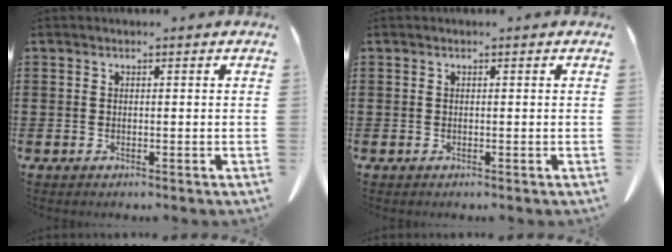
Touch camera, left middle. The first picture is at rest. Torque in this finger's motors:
{"motor_torque": [0.03, -0.03, 0.00, 0.00]}